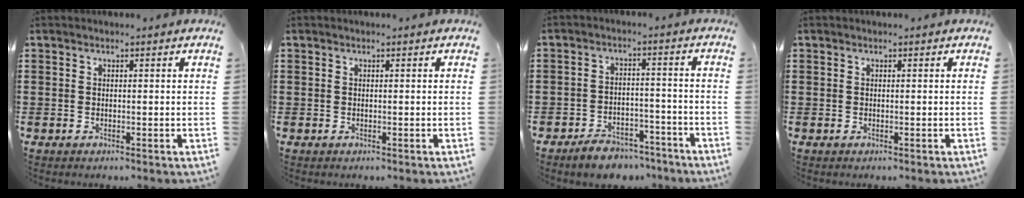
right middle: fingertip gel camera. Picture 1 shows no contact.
{"total": 0.0}
{"total": 4.9, "force": [-4.7, 1.2, 0.9], "torque": [-0.015, 0.014, -0.095]}
{"total": 0.0}